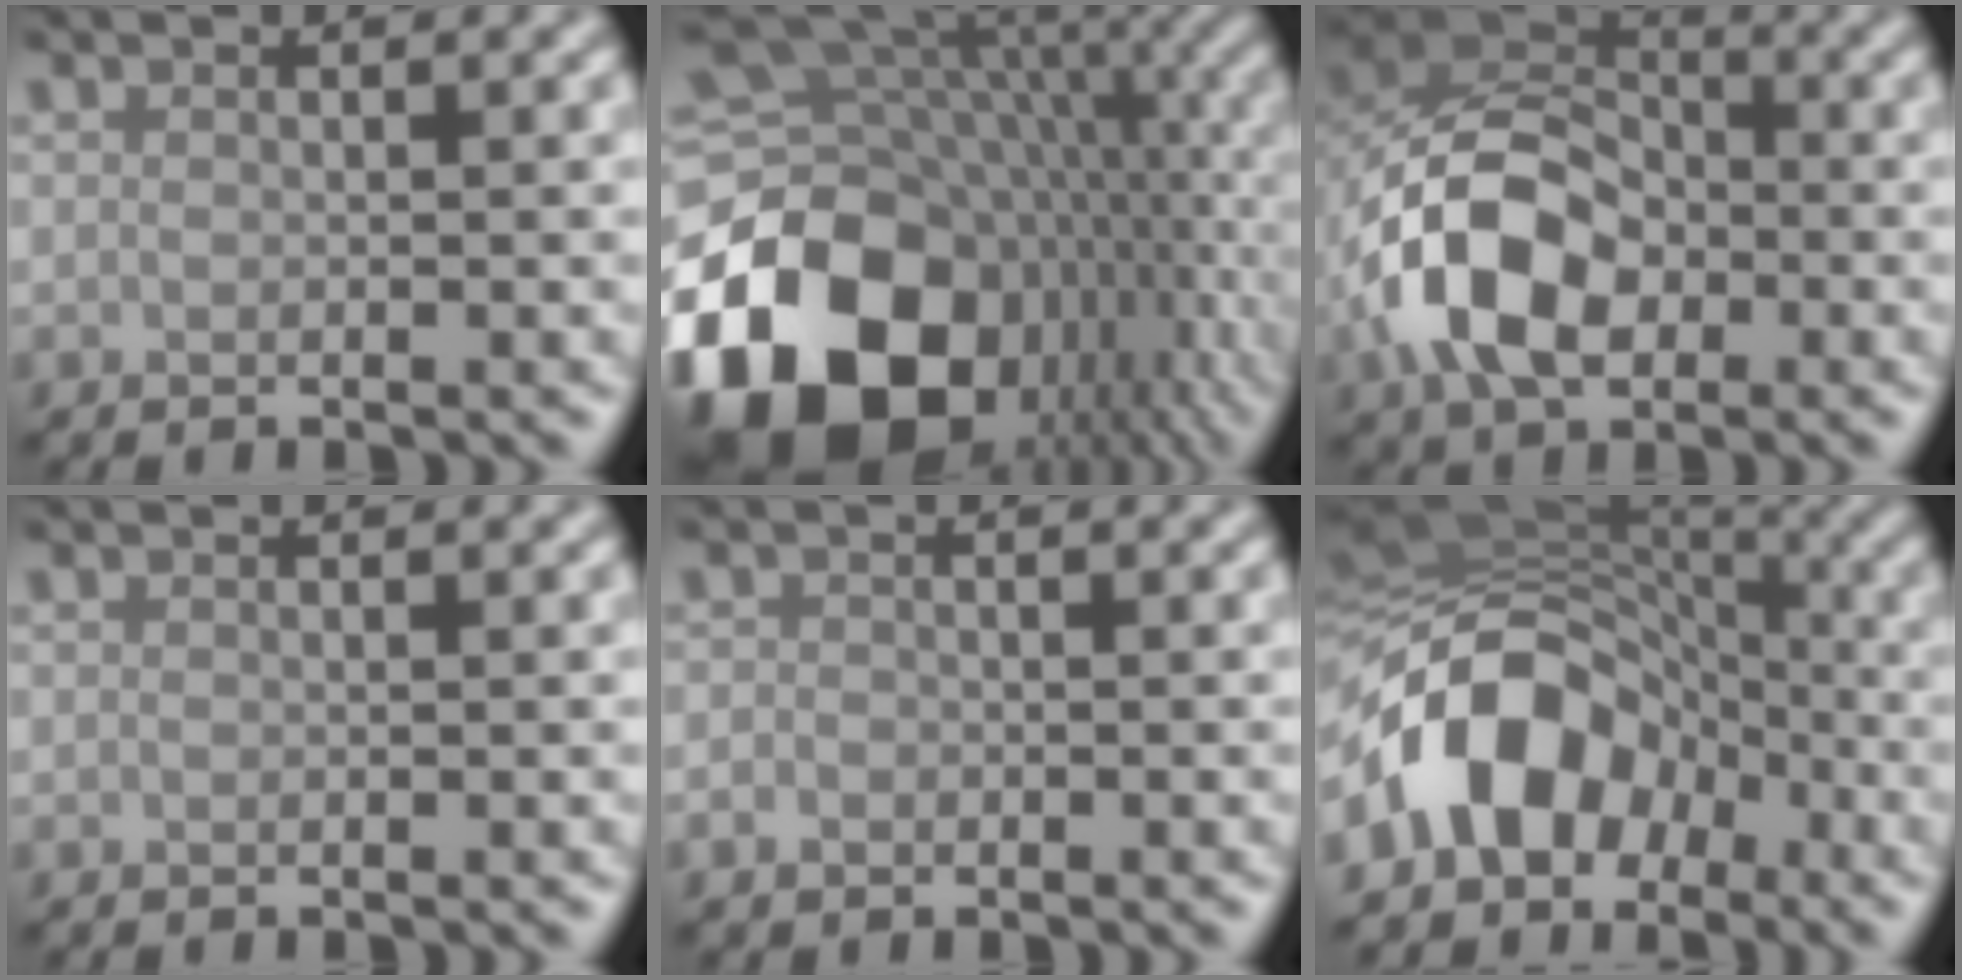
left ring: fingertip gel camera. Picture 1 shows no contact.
{"total": 20.9, "force": [-6.4, 15.3, 12.7], "torque": [-0.268, -0.030, -0.091]}
{"total": 9.3, "force": [-2.6, 6.3, 6.3], "torque": [-0.126, 0.006, -0.059]}
{"total": 0.0}
{"total": 1.1, "force": [-0.5, 0.9, 0.3], "torque": [-0.001, -0.003, -0.012]}
{"total": 10.2, "force": [-4.4, 7.4, 5.3], "torque": [-0.088, 0.013, -0.100]}